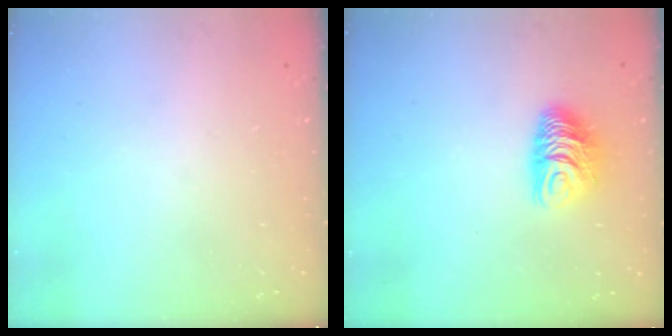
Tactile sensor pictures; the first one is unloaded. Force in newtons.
{"total": 8.7, "press": 8.7, "slide": 0.7}